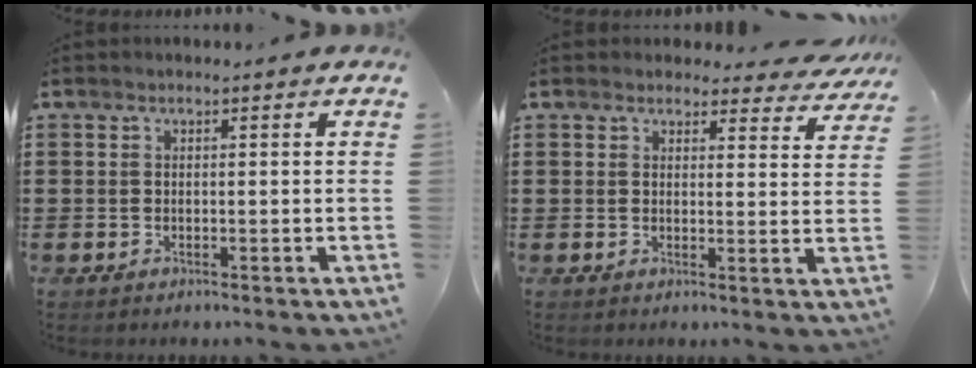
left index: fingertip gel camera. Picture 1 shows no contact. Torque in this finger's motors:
{"motor_torque": [1.87, -0.26, 0.06, 0.04]}